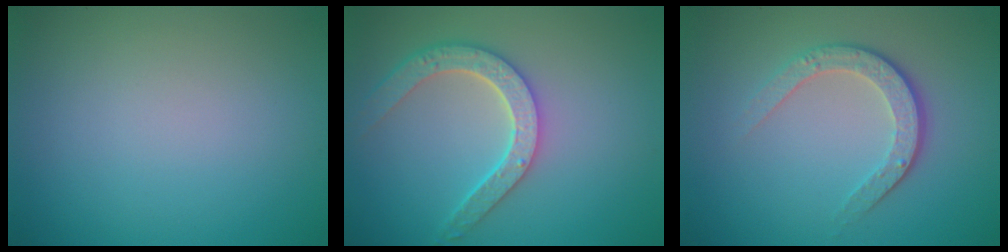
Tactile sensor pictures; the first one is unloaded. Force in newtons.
{"total": 4.6, "press": 3.8, "slide": 2.7}
{"total": 3.5, "press": 2.6, "slide": 2.3}